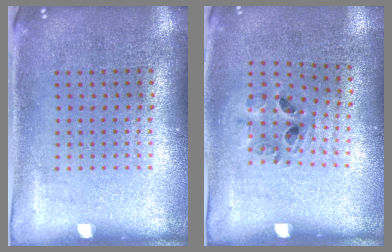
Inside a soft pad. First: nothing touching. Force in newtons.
{"total": 0.9, "press": 0.8, "slide": 0.3}